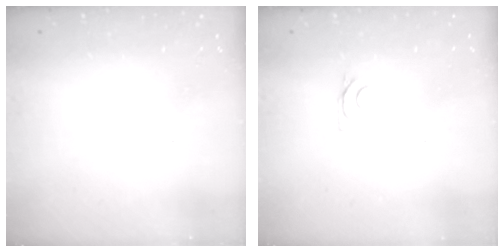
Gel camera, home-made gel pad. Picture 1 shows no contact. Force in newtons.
{"total": 4.2, "press": 4.1, "slide": 0.5}